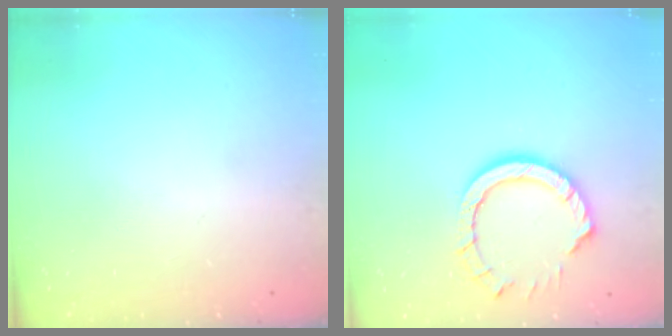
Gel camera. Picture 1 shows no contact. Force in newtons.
{"total": 10.6, "press": 10.6, "slide": 0.9}